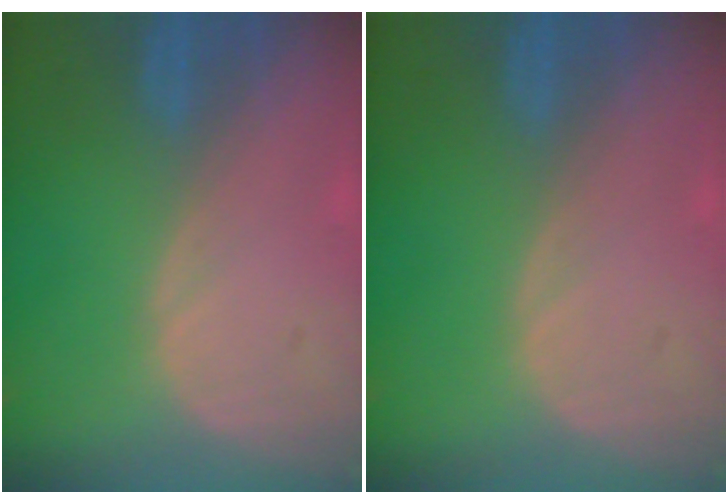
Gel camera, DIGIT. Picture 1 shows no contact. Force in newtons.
{"total": 0.0}